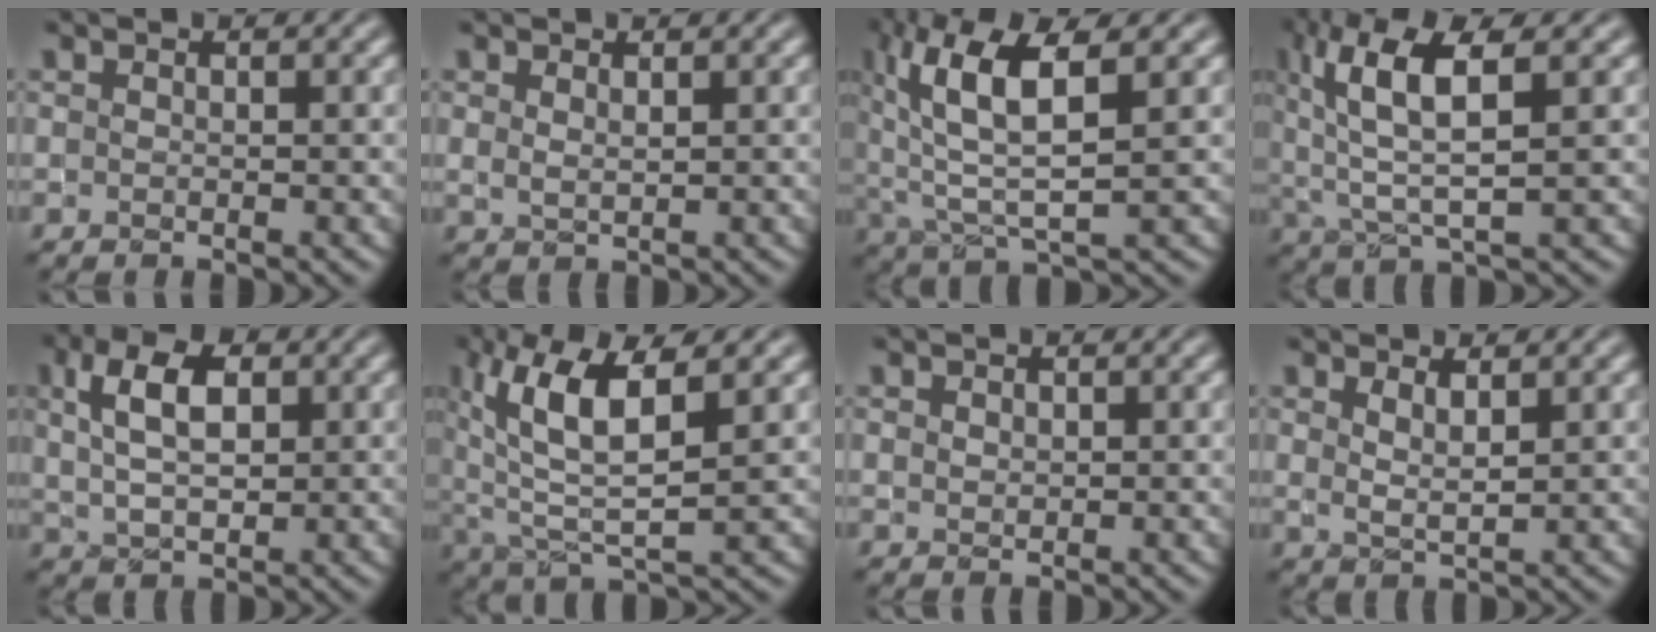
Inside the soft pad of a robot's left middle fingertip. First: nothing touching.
{"total": 0.9, "force": [0.7, 0.3, 0.4], "torque": [-0.011, 0.001, 0.017]}
{"total": 8.0, "force": [3.0, 2.5, 7.0], "torque": [-0.137, 0.010, 0.055]}
{"total": 7.2, "force": [2.6, 2.1, 6.4], "torque": [-0.130, 0.011, 0.048]}
{"total": 5.7, "force": [1.9, 3.2, 4.2], "torque": [-0.081, 0.013, 0.030]}
{"total": 8.0, "force": [3.0, 2.6, 7.0], "torque": [-0.137, 0.008, 0.053]}
{"total": 0.6, "force": [0.4, 0.5, 0.0], "torque": [-0.002, 0.001, 0.009]}
{"total": 1.8, "force": [1.3, 0.5, 1.1], "torque": [-0.020, -0.005, 0.028]}